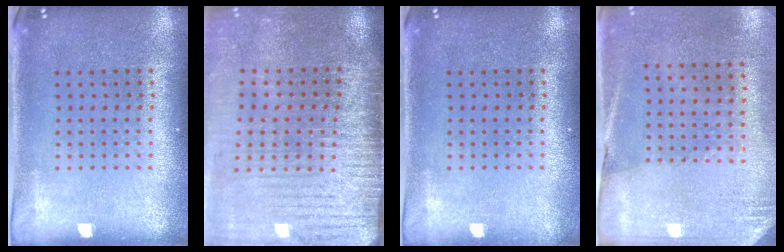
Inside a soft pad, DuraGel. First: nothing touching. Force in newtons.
{"total": 4.2, "press": 3.6, "slide": 2.2}
{"total": 0.5, "press": 0.5, "slide": 0.1}
{"total": 2.6, "press": 2.3, "slide": 1.2}